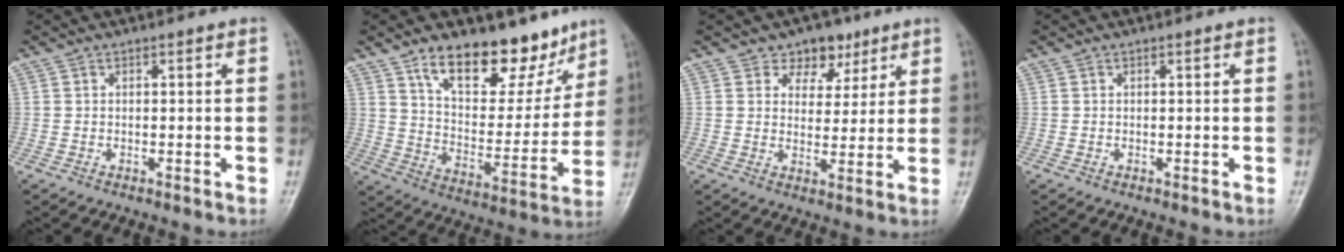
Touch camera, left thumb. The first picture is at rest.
{"total": 18.3, "force": [12.6, 8.9, 9.9], "torque": [-0.084, -0.075, 0.206]}
{"total": 6.4, "force": [4.1, 4.6, 1.8], "torque": [0.009, -0.017, 0.062]}
{"total": 0.0}